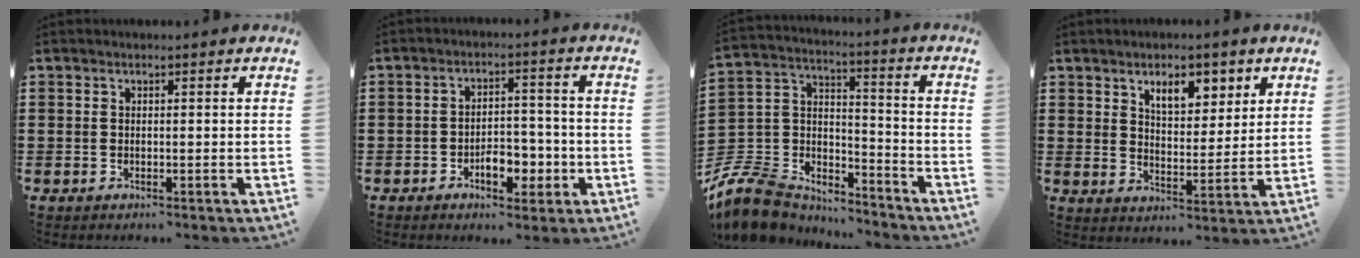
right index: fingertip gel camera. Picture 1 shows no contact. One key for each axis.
{"total": 6.3, "fx": -2.6, "fy": 3.6, "fz": 4.5, "tx": -0.059, "ty": 0.008, "tz": -0.047}
{"total": 10.1, "fx": -8.8, "fy": 4.3, "fz": 2.4, "tx": -0.086, "ty": 0.014, "tz": -0.177}
{"total": 6.1, "fx": 3.8, "fy": 3.0, "fz": 3.7, "tx": -0.063, "ty": 0.000, "tz": 0.063}